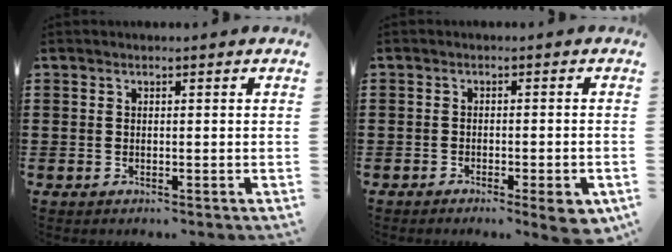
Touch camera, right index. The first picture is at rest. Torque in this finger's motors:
{"motor_torque": [-0.24, 0.12, -0.03, -0.02]}